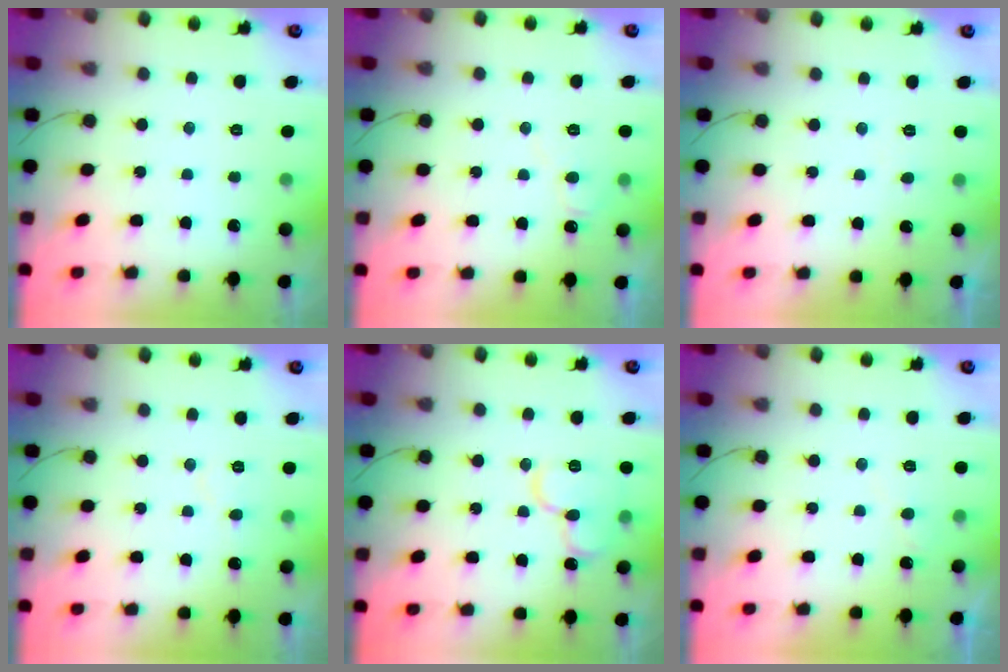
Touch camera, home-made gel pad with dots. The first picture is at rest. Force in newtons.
{"total": 5.9, "press": 5.8, "slide": 0.5}
{"total": 2.3, "press": 2.3, "slide": 0.2}
{"total": 3.7, "press": 3.7, "slide": 0.3}
{"total": 11.6, "press": 11.5, "slide": 1.5}
{"total": 4.7, "press": 4.6, "slide": 0.5}